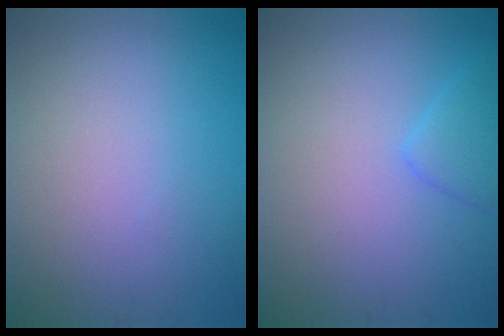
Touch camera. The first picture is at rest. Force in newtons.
{"total": 1.9, "press": 1.9, "slide": 0.2}